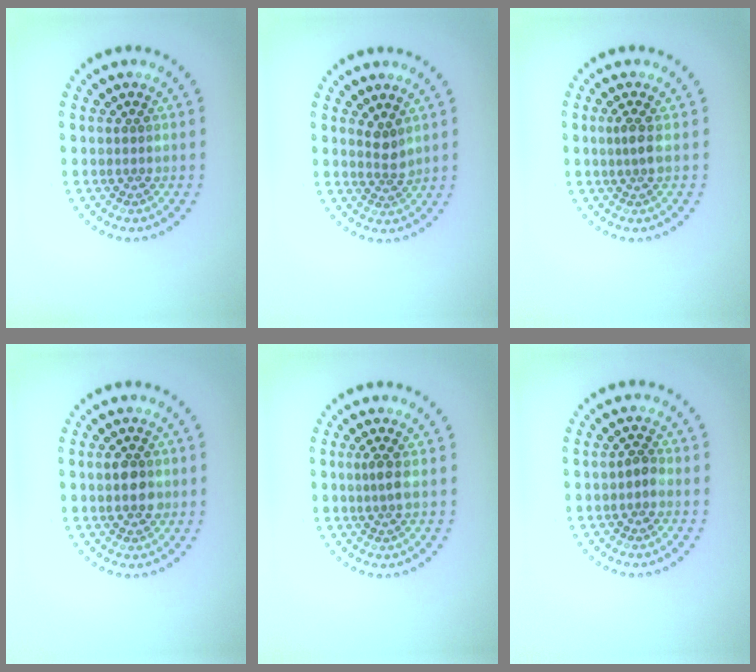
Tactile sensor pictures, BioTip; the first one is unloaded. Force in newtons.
{"total": 1.8, "press": 1.3, "slide": 1.2}
{"total": 1.3, "press": 1.0, "slide": 0.8}
{"total": 2.6, "press": 2.6, "slide": 0.1}
{"total": 1.3, "press": 1.0, "slide": 0.8}
{"total": 1.1, "press": 0.9, "slide": 0.5}